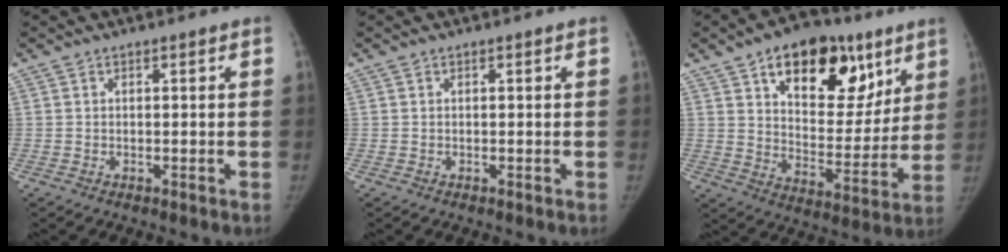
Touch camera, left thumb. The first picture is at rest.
{"total": 0.0}
{"total": 22.3, "force": [11.7, 12.7, 14.1], "torque": [-0.149, -0.035, 0.178]}